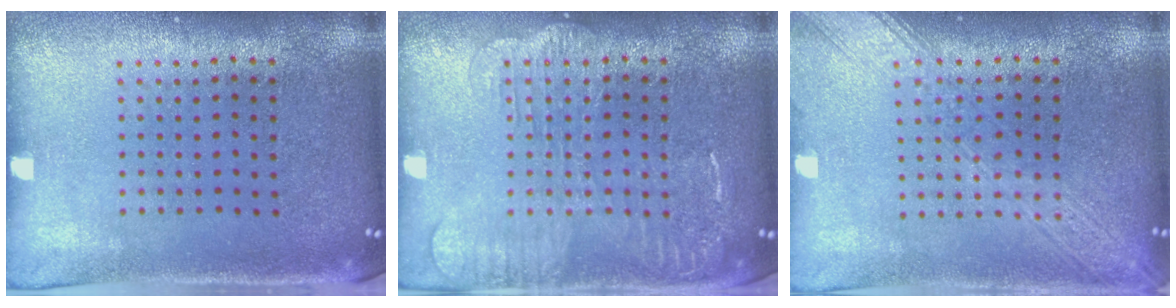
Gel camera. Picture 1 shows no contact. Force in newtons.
{"total": 2.8, "press": 2.8, "slide": 0.3}
{"total": 3.3, "press": 3.2, "slide": 0.4}